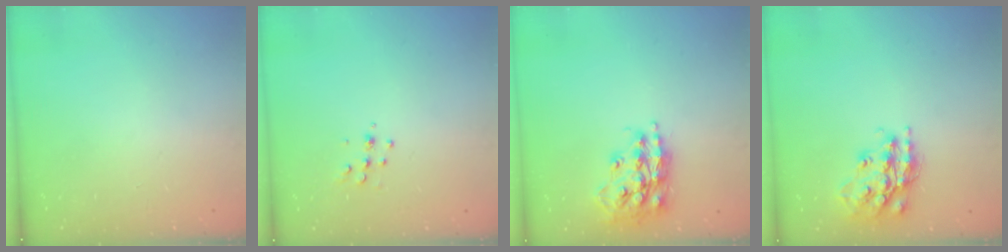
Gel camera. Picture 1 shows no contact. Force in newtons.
{"total": 5.4, "press": 5.4, "slide": 0.6}
{"total": 18.7, "press": 18.6, "slide": 1.6}
{"total": 17.4, "press": 17.4, "slide": 1.4}